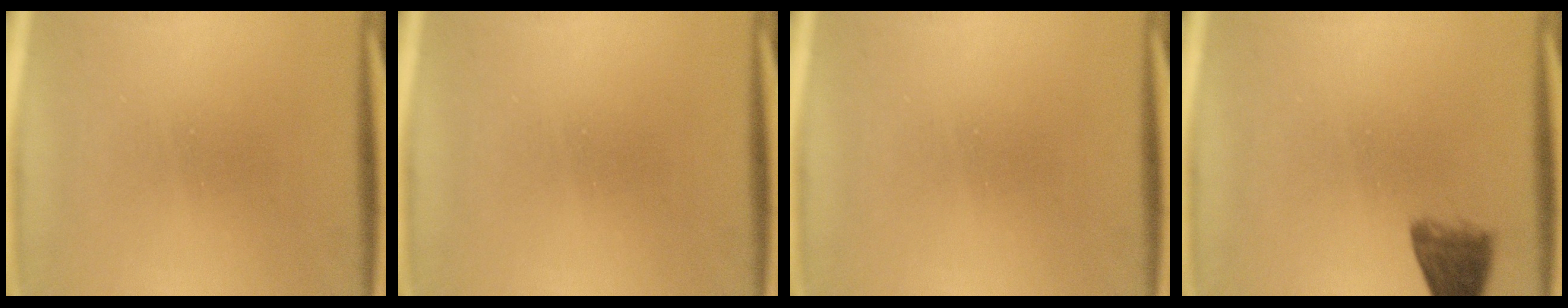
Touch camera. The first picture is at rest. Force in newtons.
{"total": 0.0}
{"total": 0.0}
{"total": 4.6}